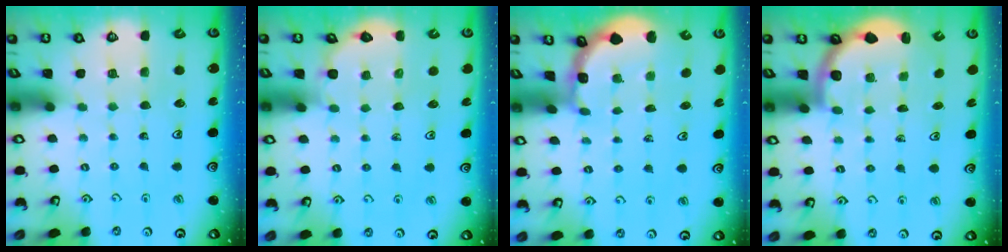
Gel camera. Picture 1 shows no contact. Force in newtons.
{"total": 2.7, "press": 2.7, "slide": 0.5}
{"total": 2.0, "press": 2.0, "slide": 0.3}
{"total": 3.1, "press": 3.0, "slide": 0.8}